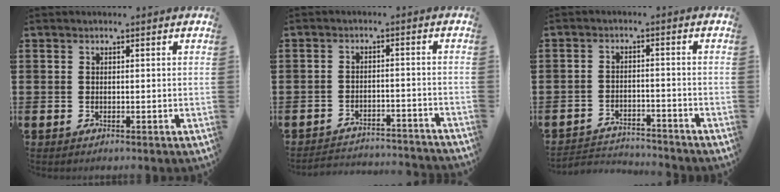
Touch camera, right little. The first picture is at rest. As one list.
[{"total": 2.8, "force": [-2.8, 0.1, 0.0], "torque": [-0.005, 0.004, -0.061]}, {"total": 2.7, "force": [-2.7, 0.3, 0.0], "torque": [-0.006, 0.003, -0.059]}]